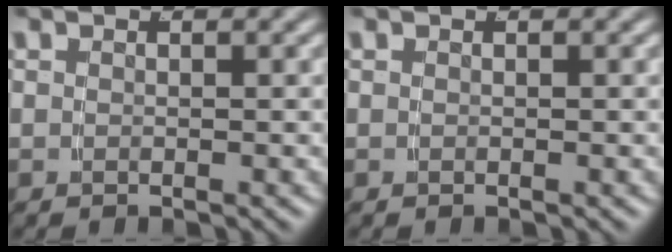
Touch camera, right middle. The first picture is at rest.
{"total": 0.0}